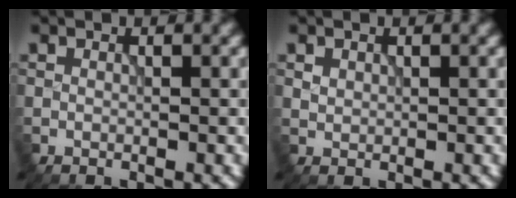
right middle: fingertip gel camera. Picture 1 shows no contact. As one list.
[{"total": 0.8, "force": [0.4, 0.6, 0.1], "torque": [-0.004, -0.002, 0.012]}]